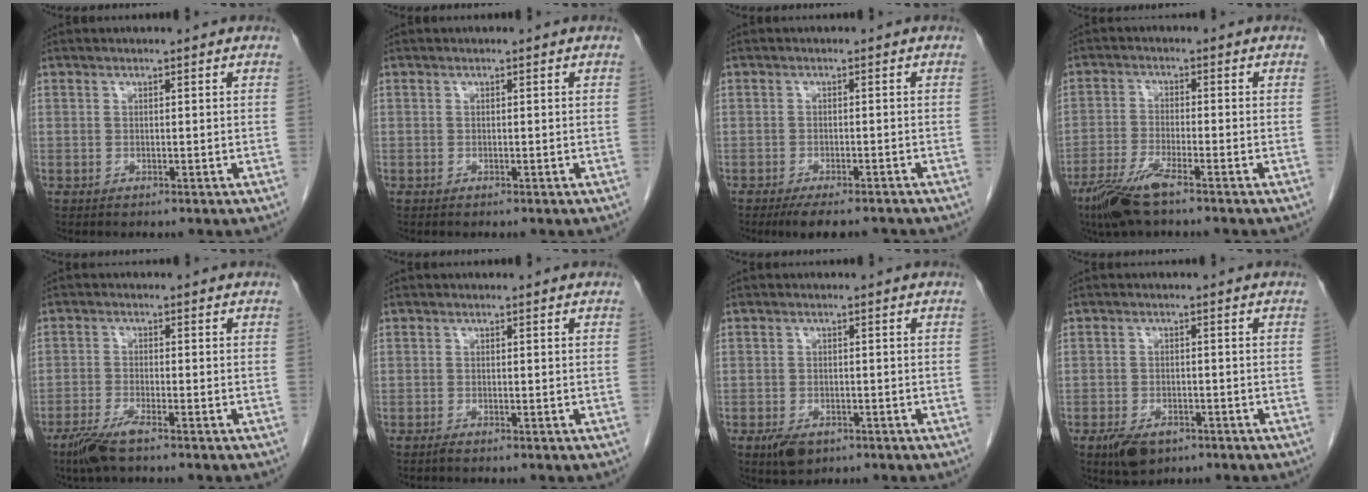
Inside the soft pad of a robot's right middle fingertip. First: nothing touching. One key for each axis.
{"total": 0.0}
{"total": 6.7, "fx": -5.7, "fy": 1.3, "fz": 3.1, "tx": -0.039, "ty": -0.010, "tz": -0.085}
{"total": 7.0, "fx": -4.9, "fy": 0.8, "fz": 5.0, "tx": -0.107, "ty": -0.017, "tz": -0.094}
{"total": 4.6, "fx": -3.3, "fy": 0.5, "fz": 3.2, "tx": -0.072, "ty": -0.011, "tz": -0.065}
{"total": 0.6, "fx": -0.5, "fy": 0.0, "fz": 0.3, "tx": -0.009, "ty": -0.002, "tz": -0.010}
{"total": 3.9, "fx": -2.3, "fy": 2.1, "fz": 2.3, "tx": -0.045, "ty": -0.005, "tz": -0.031}
{"total": 5.1, "fx": -3.2, "fy": 2.7, "fz": 2.9, "tx": -0.053, "ty": -0.004, "tz": -0.046}